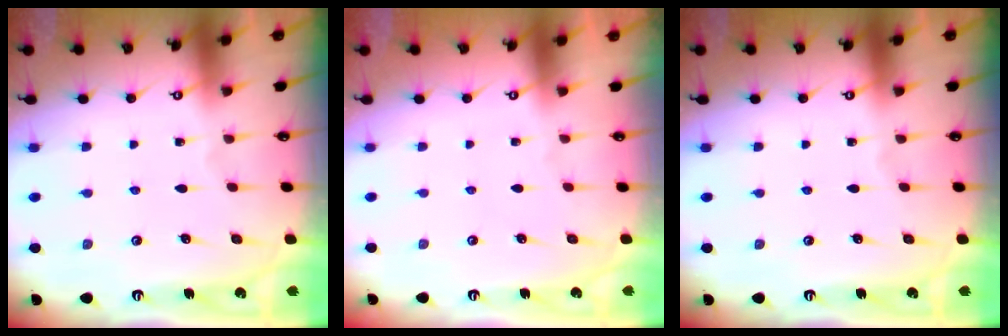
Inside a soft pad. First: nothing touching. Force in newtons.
{"total": 1.5, "press": 1.4, "slide": 0.6}
{"total": 0.0}